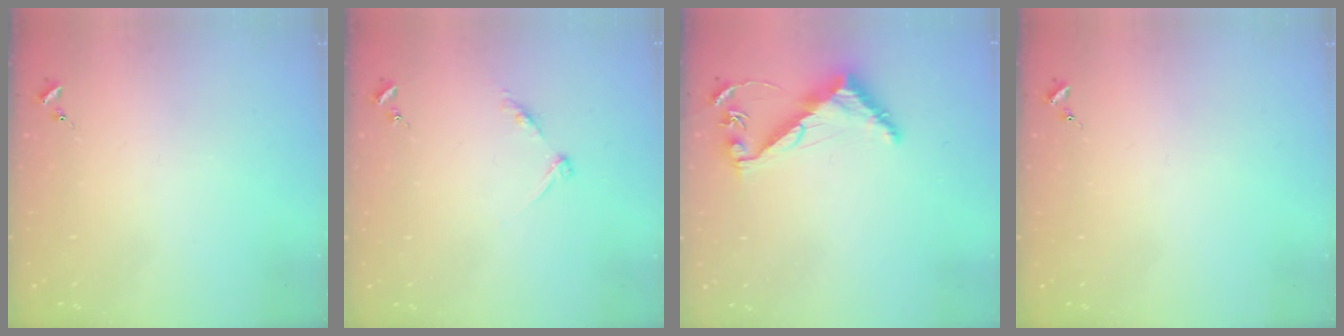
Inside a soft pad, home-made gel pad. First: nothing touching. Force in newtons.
{"total": 6.2, "press": 6.2, "slide": 0.7}
{"total": 7.3, "press": 7.3, "slide": 0.6}
{"total": 0.0}